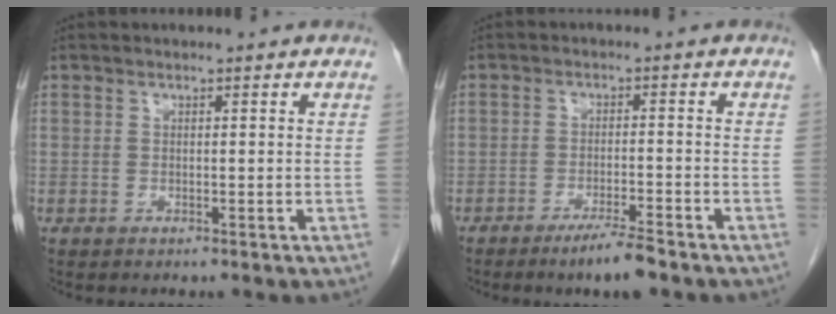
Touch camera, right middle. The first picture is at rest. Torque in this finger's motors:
{"motor_torque": [0.86, -0.63, 0.15, 0.07]}